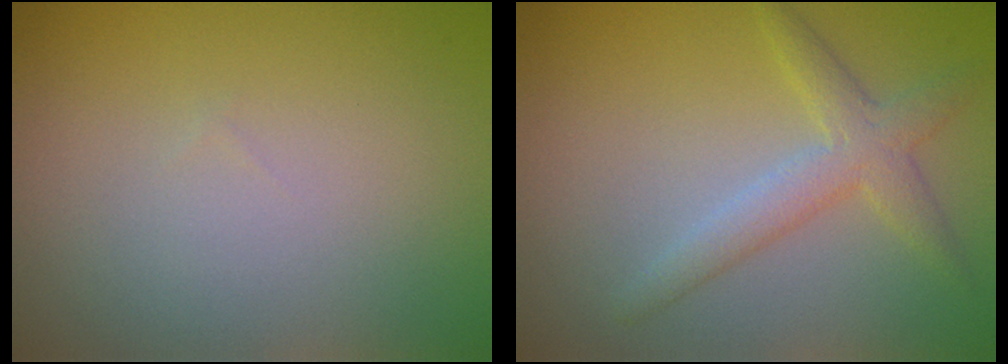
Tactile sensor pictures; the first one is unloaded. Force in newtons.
{"total": 3.0, "press": 3.0, "slide": 0.1}